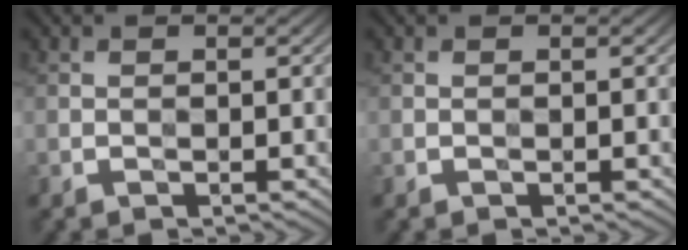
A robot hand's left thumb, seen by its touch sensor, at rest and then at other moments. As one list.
[{"total": 0.0}]